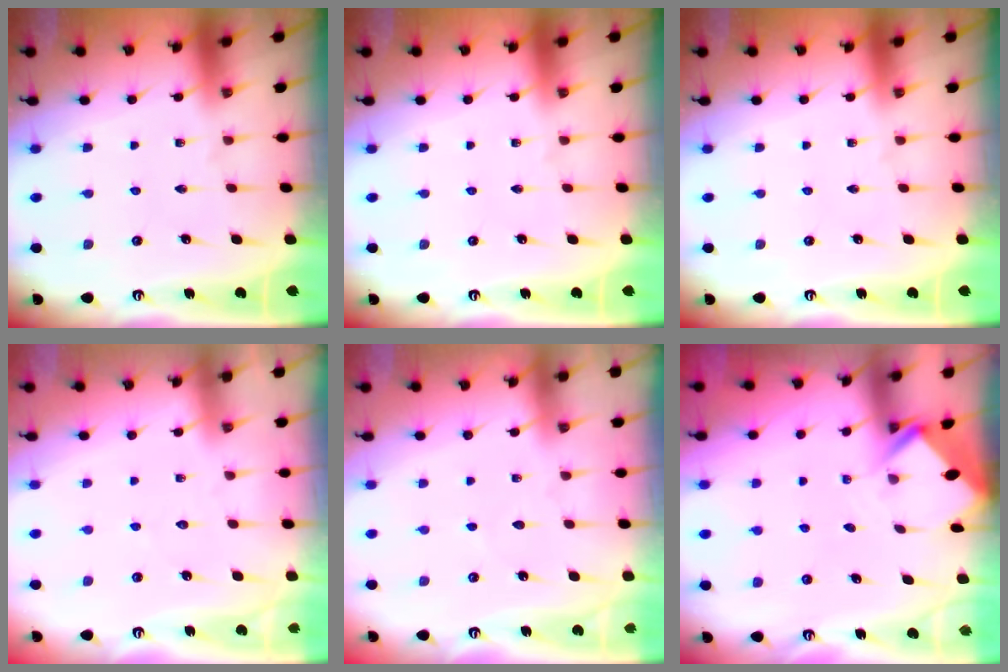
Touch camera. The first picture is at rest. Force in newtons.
{"total": 0.0}
{"total": 0.0}
{"total": 2.8, "press": 2.8, "slide": 0.3}
{"total": 2.5, "press": 2.5, "slide": 0.4}
{"total": 2.7, "press": 2.7, "slide": 0.2}